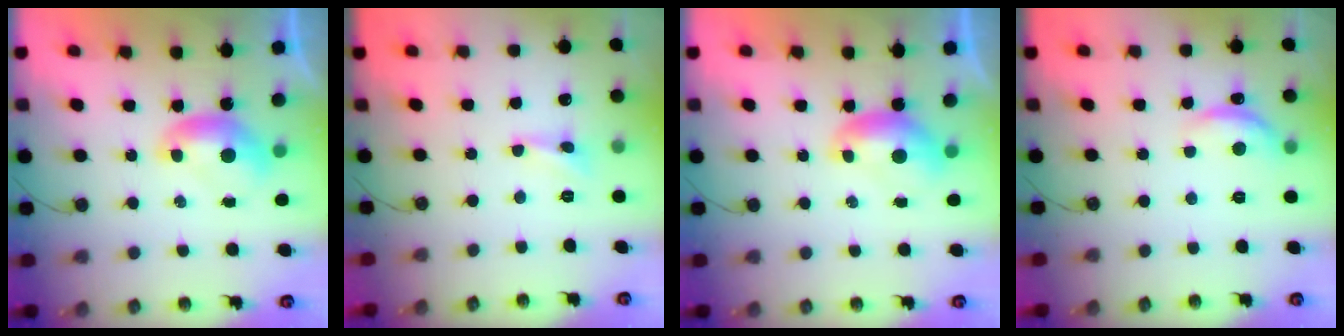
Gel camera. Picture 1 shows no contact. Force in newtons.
{"total": 3.5, "press": 3.4, "slide": 0.8}
{"total": 0.0}
{"total": 5.1, "press": 5.1, "slide": 0.5}